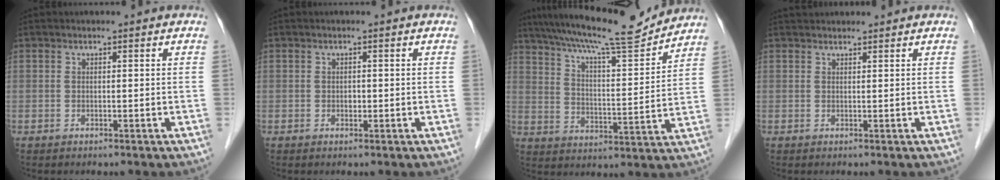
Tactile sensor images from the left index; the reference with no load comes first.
{"total": 2.4, "force": [-2.3, 0.4, 0.3], "torque": [-0.001, -0.015, -0.044]}
{"total": 14.5, "force": [12.9, 0.5, 6.7], "torque": [-0.117, -0.013, 0.191]}
{"total": 0.8, "force": [0.5, 0.4, 0.4], "torque": [0.001, 0.017, 0.001]}